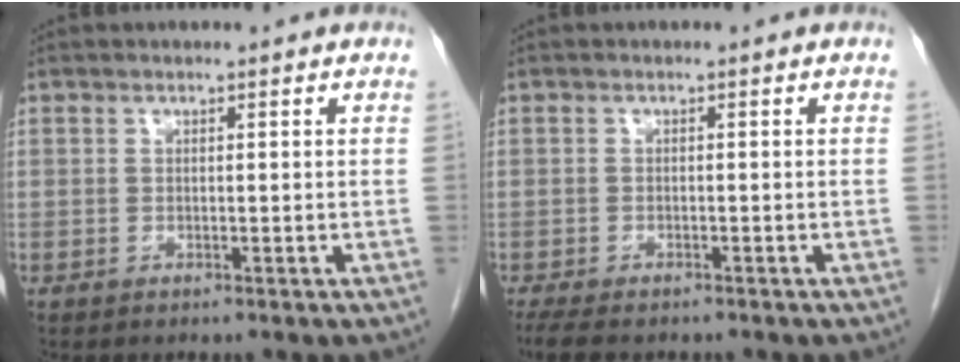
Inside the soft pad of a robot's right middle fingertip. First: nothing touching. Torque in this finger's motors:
{"motor_torque": [0.38, -0.23, 0.03, 0.03]}